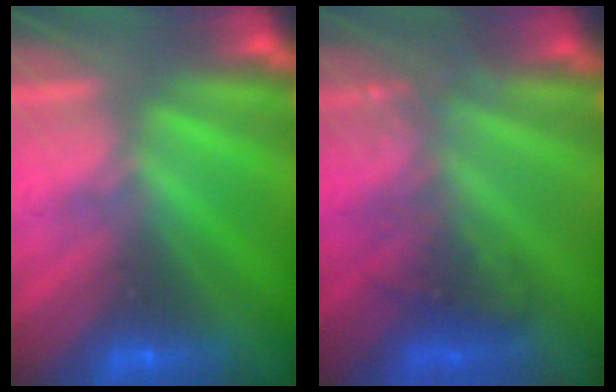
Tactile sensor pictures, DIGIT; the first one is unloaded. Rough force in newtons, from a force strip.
{"total": 2.9}